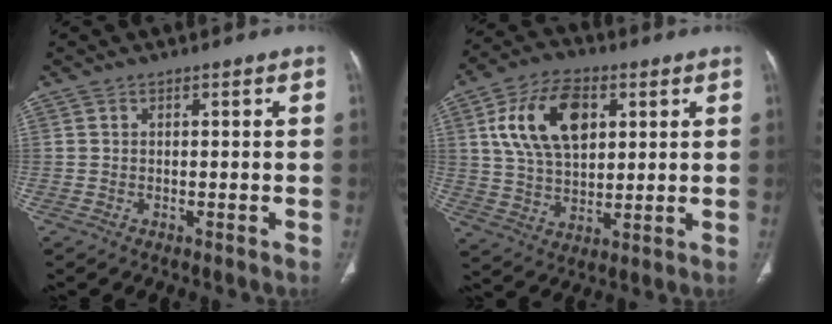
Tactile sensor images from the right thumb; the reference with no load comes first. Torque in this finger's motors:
{"motor_torque": [0.84, 2.68, 0.55, 0.00, 0.09]}